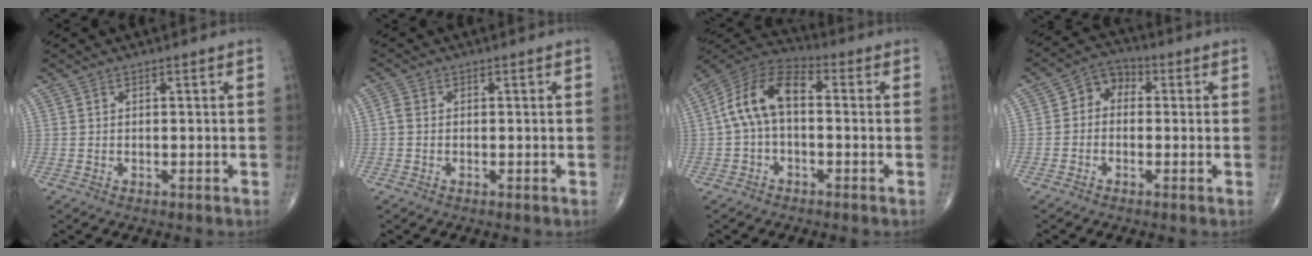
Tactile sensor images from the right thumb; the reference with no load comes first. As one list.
[{"total": 1.4, "force": [-0.2, 1.1, 0.9], "torque": [-0.015, 0.001, -0.008]}, {"total": 11.2, "force": [0.2, 6.3, 9.3], "torque": [-0.174, 0.036, -0.010]}, {"total": 5.3, "force": [0.2, 4.1, 3.4], "torque": [-0.032, 0.021, -0.014]}]